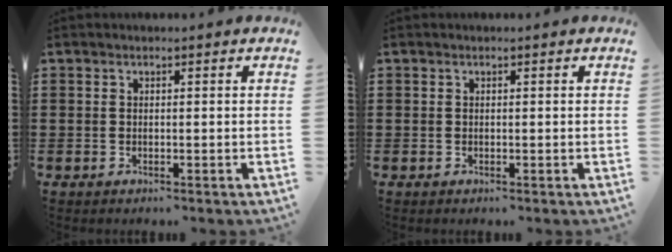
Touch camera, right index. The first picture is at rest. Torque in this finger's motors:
{"motor_torque": [0.04, 0.00, 0.00, 0.00]}